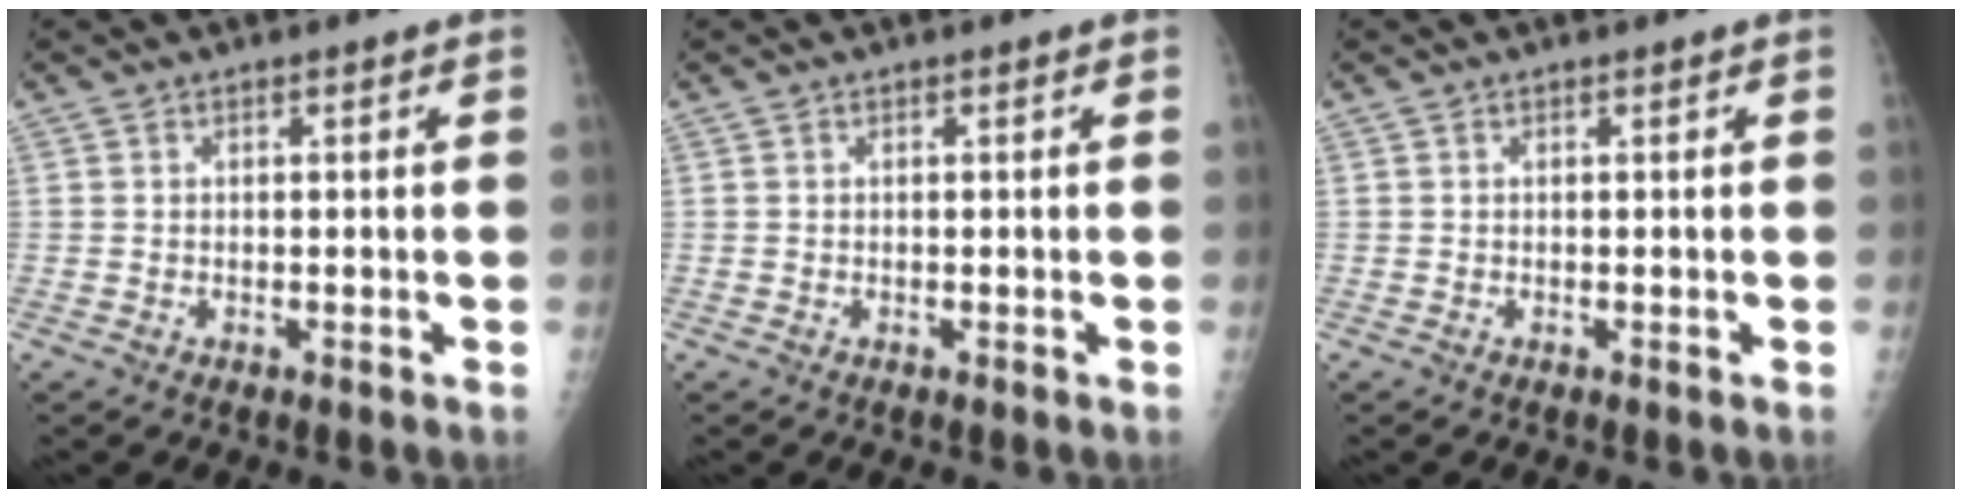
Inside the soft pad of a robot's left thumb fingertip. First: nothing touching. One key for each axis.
{"total": 0.0}
{"total": 0.0}